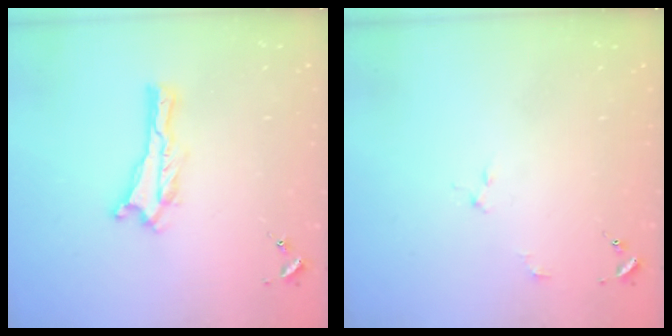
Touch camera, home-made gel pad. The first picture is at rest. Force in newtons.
{"total": 2.0, "press": 2.0, "slide": 0.1}